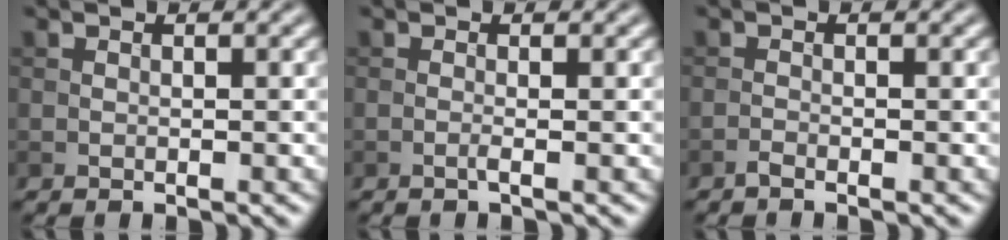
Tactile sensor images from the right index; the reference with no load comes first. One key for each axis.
{"total": 0.8, "fx": -0.3, "fy": 0.2, "fz": 0.8, "tx": -0.015, "ty": -0.003, "tz": -0.009}
{"total": 0.7, "fx": -0.6, "fy": 0.1, "fz": 0.4, "tx": -0.008, "ty": 0.002, "tz": -0.015}